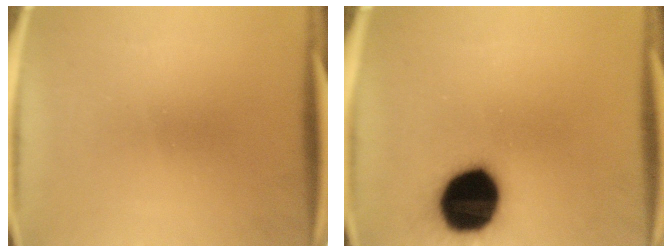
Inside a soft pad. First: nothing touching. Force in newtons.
{"total": 19.7}